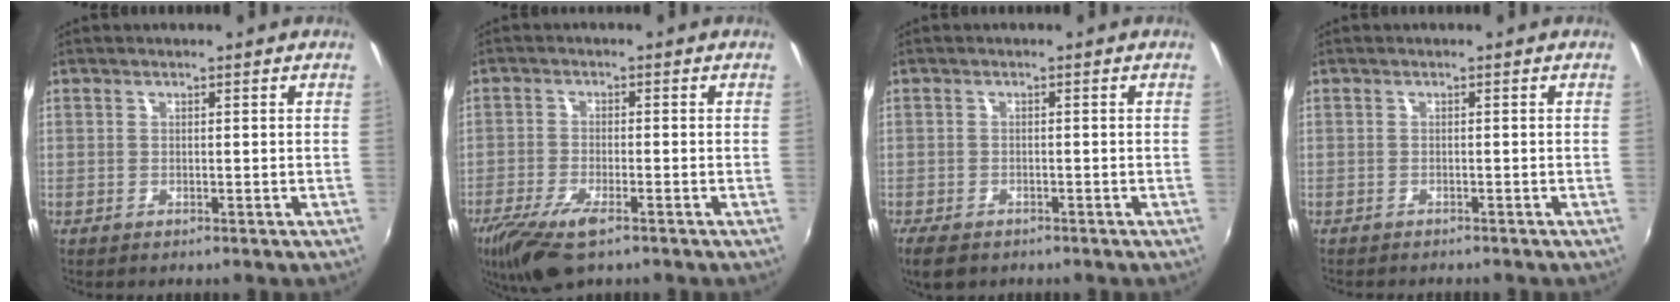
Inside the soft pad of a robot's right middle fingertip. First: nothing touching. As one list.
[{"total": 9.8, "force": [-6.3, 2.9, 6.9], "torque": [-0.160, -0.031, -0.119]}, {"total": 4.8, "force": [-3.5, 2.3, 2.4], "torque": [-0.062, -0.018, -0.063]}, {"total": 1.9, "force": [-1.8, 0.4, 0.5], "torque": [-0.017, -0.011, -0.028]}]